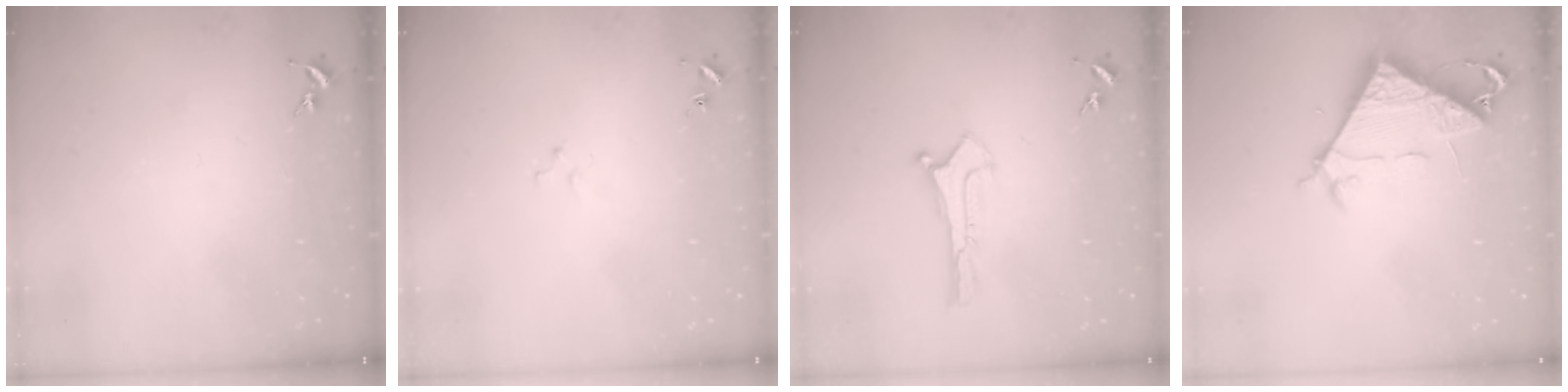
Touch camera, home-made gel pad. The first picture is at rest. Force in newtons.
{"total": 1.5, "press": 1.5, "slide": 0.2}
{"total": 0.0}
{"total": 7.3, "press": 7.2, "slide": 0.7}